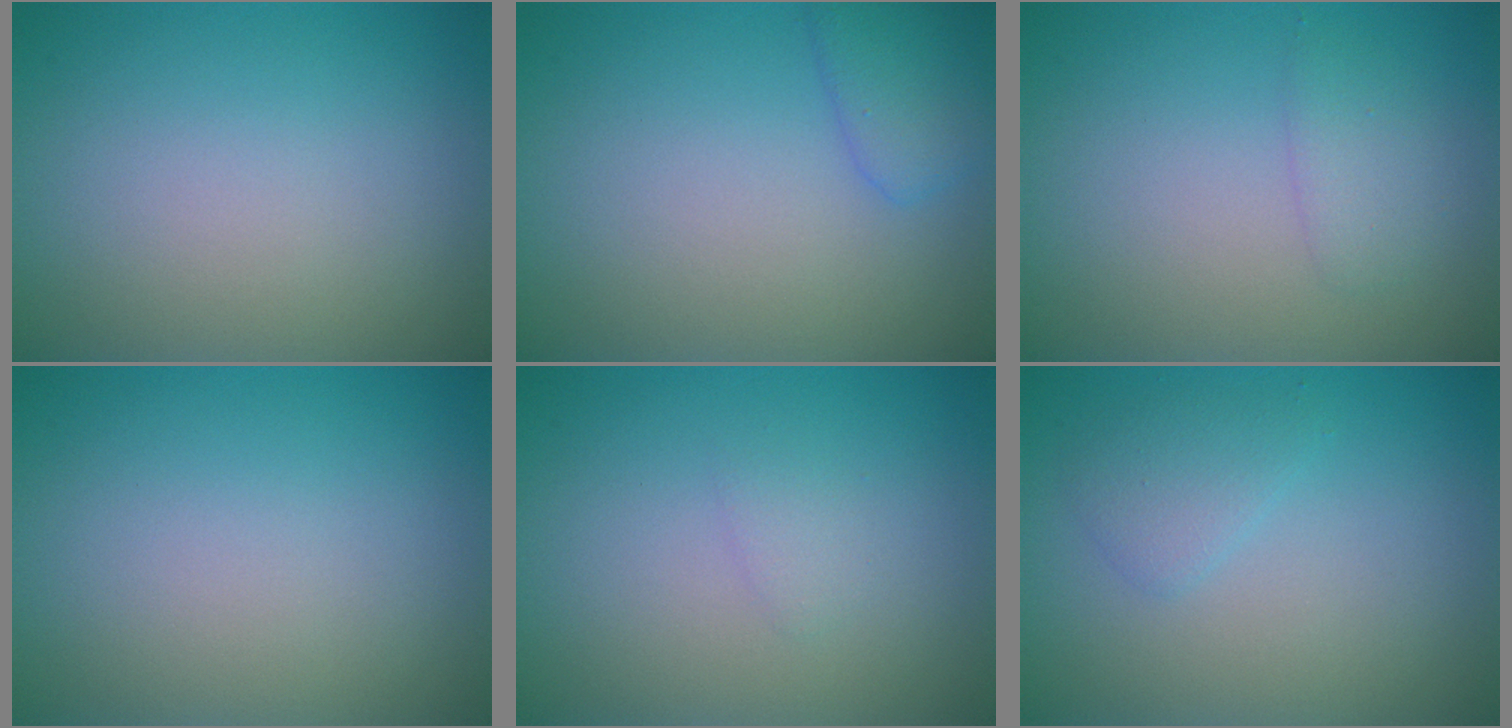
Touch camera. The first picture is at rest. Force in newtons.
{"total": 2.3, "press": 2.2, "slide": 0.2}
{"total": 1.4, "press": 1.4, "slide": 0.1}
{"total": 0.0}
{"total": 0.8, "press": 0.8, "slide": 0.1}
{"total": 1.6, "press": 1.6, "slide": 0.0}